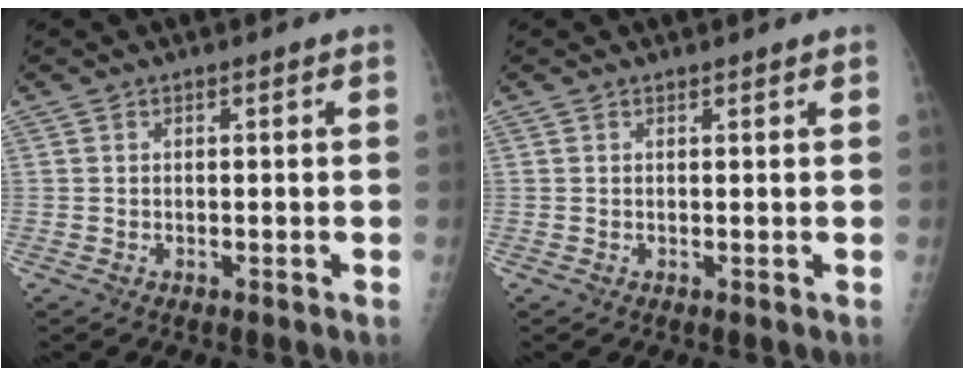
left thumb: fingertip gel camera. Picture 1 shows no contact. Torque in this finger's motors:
{"motor_torque": [0.03, 0.17, -0.13, -0.38, -0.05]}